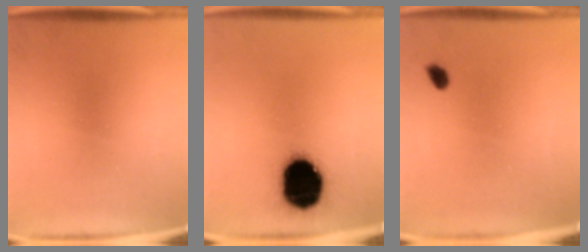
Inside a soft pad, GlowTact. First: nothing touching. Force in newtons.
{"total": 19.2}
{"total": 1.5}